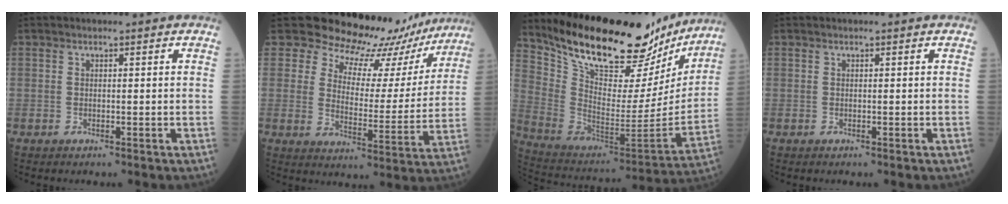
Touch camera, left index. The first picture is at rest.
{"total": 14.9, "force": [13.7, 5.5, 2.5], "torque": [-0.020, -0.036, 0.157]}
{"total": 27.0, "force": [22.7, 8.3, 12.0], "torque": [-0.194, -0.033, 0.337]}
{"total": 0.0}